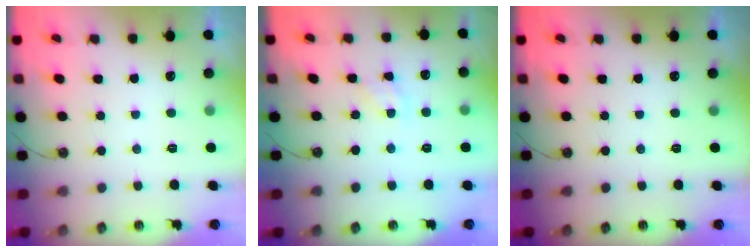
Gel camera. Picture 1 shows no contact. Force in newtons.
{"total": 3.5, "press": 3.5, "slide": 0.2}
{"total": 0.0}